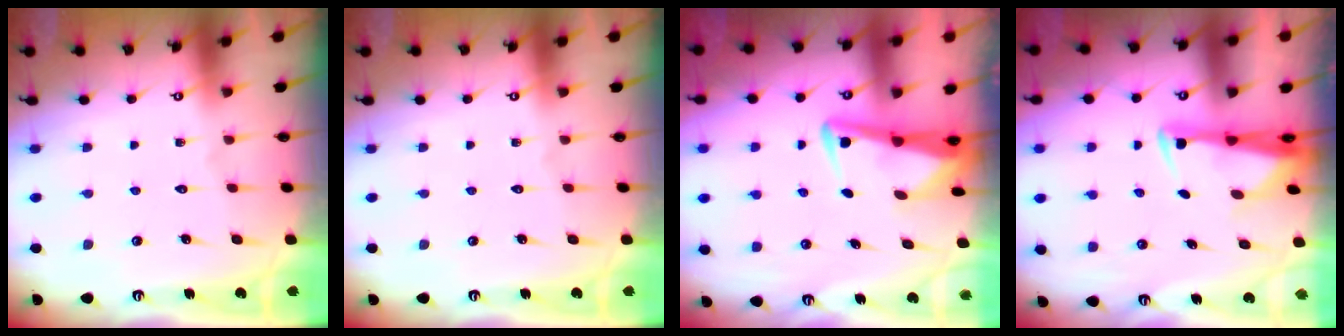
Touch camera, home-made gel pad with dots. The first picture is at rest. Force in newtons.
{"total": 0.0}
{"total": 4.0, "press": 4.0, "slide": 0.4}
{"total": 2.8, "press": 2.6, "slide": 0.9}